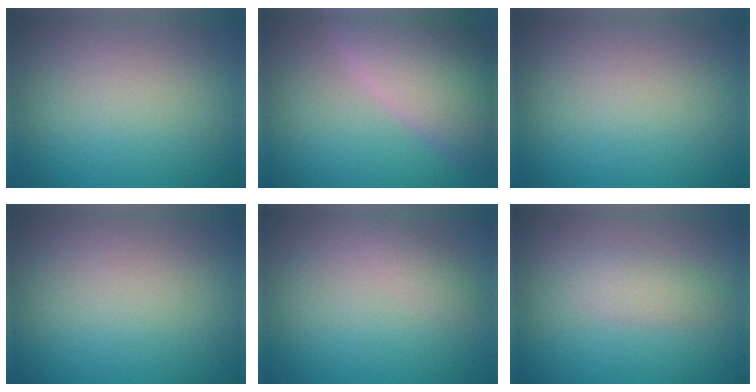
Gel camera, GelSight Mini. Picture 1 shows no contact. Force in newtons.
{"total": 9.5, "press": 9.4, "slide": 1.2}
{"total": 0.0}
{"total": 0.0}
{"total": 1.1, "press": 1.1, "slide": 0.1}
{"total": 1.9, "press": 1.9, "slide": 0.0}